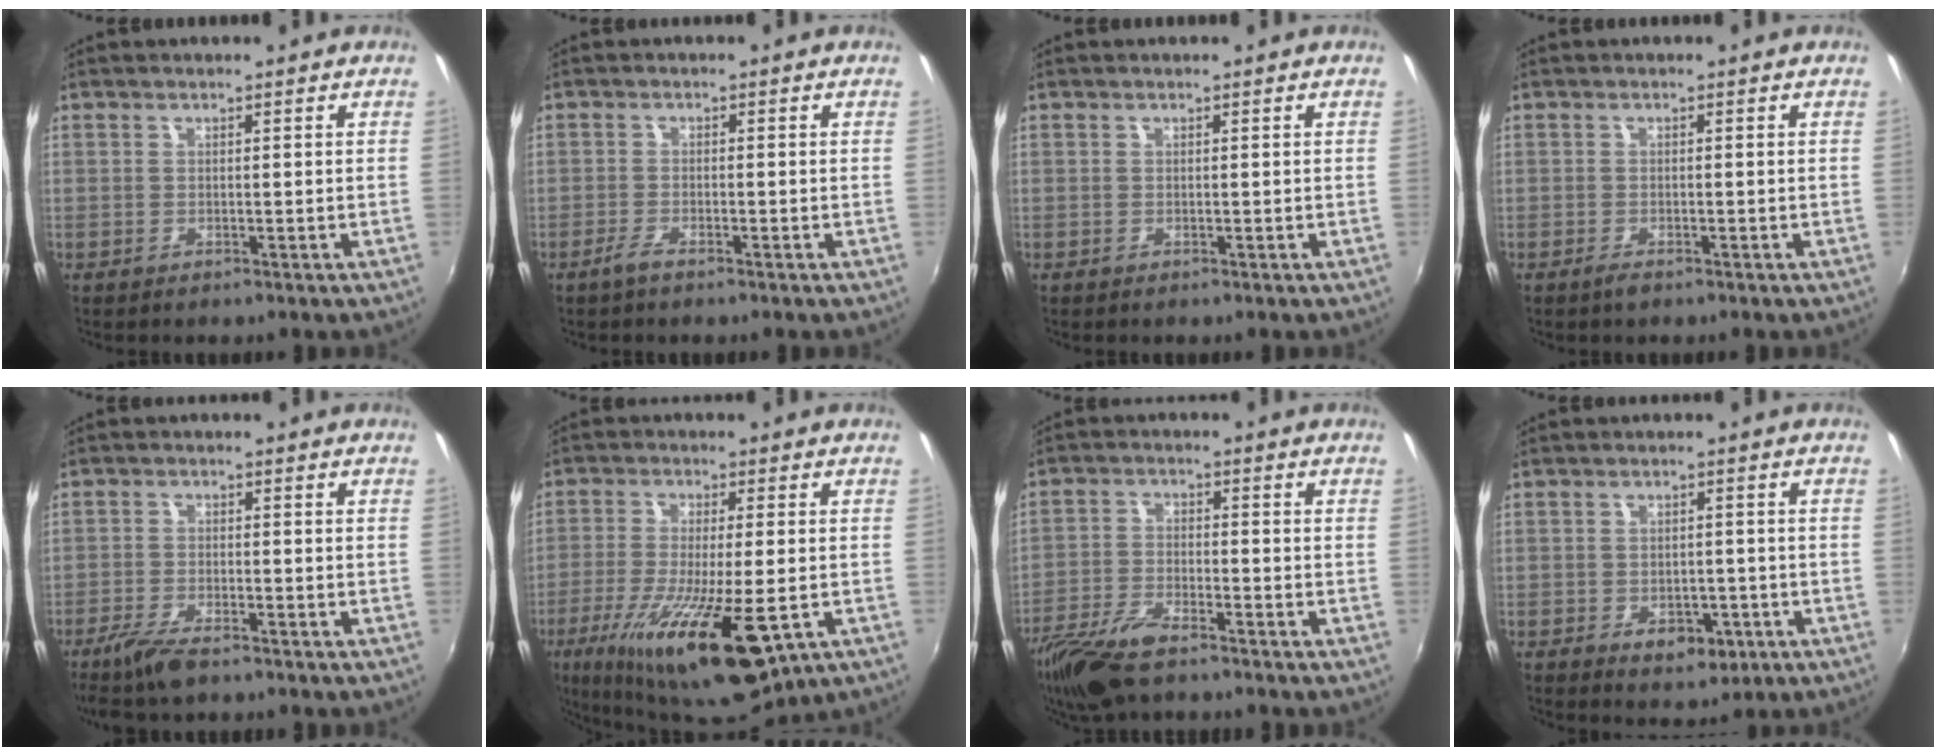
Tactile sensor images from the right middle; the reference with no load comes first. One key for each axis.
{"total": 2.1, "fx": -1.7, "fy": 0.3, "fz": 1.2, "tx": -0.035, "ty": -0.004, "tz": -0.036}
{"total": 0.0}
{"total": 1.5, "fx": -1.1, "fy": 0.4, "fz": 0.9, "tx": -0.019, "ty": -0.004, "tz": -0.020}
{"total": 6.5, "fx": -4.9, "fy": 1.6, "fz": 3.9, "tx": -0.104, "ty": -0.014, "tz": -0.095}
{"total": 21.5, "fx": -9.9, "fy": 6.2, "fz": 18.0, "tx": -0.341, "ty": -0.073, "tz": -0.154}
{"total": 10.6, "fx": -7.8, "fy": 2.9, "fz": 6.6, "tx": -0.155, "ty": -0.025, "tz": -0.154}
{"total": 5.7, "fx": -2.5, "fy": 4.0, "fz": 3.2, "tx": -0.054, "ty": 0.003, "tz": -0.024}